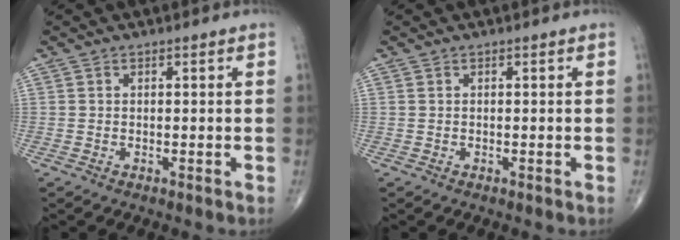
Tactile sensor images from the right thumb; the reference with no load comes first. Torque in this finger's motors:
{"motor_torque": [-0.07, -0.17, -0.16, -0.04, -0.02]}